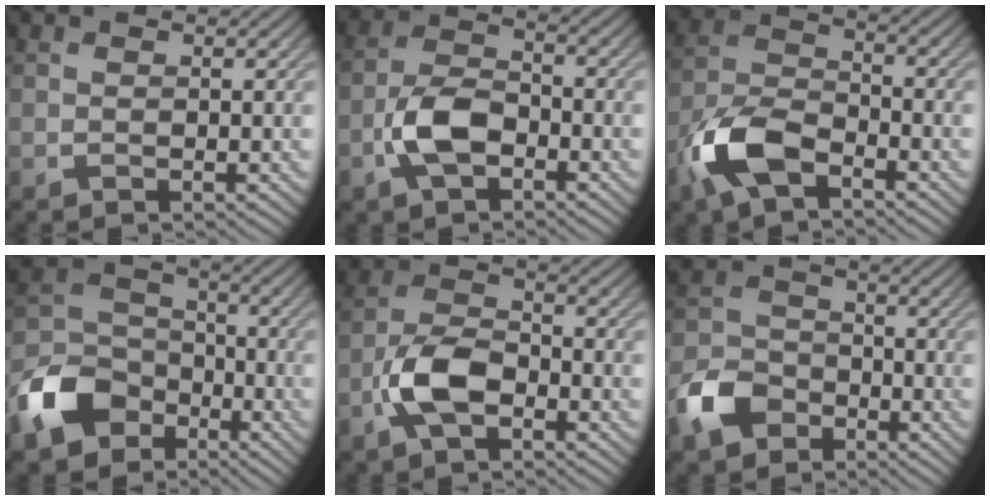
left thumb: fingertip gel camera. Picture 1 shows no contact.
{"total": 6.5, "force": [-2.8, 3.4, 4.7], "torque": [-0.100, 0.004, -0.065]}
{"total": 8.8, "force": [-5.2, 4.0, 5.9], "torque": [-0.132, -0.002, -0.119]}
{"total": 10.9, "force": [-6.1, 7.5, 5.1], "torque": [-0.128, -0.019, -0.136]}
{"total": 7.2, "force": [-3.3, 3.6, 5.3], "torque": [-0.111, 0.004, -0.078]}
{"total": 7.4, "force": [-4.3, 5.0, 3.3], "torque": [-0.086, -0.003, -0.102]}